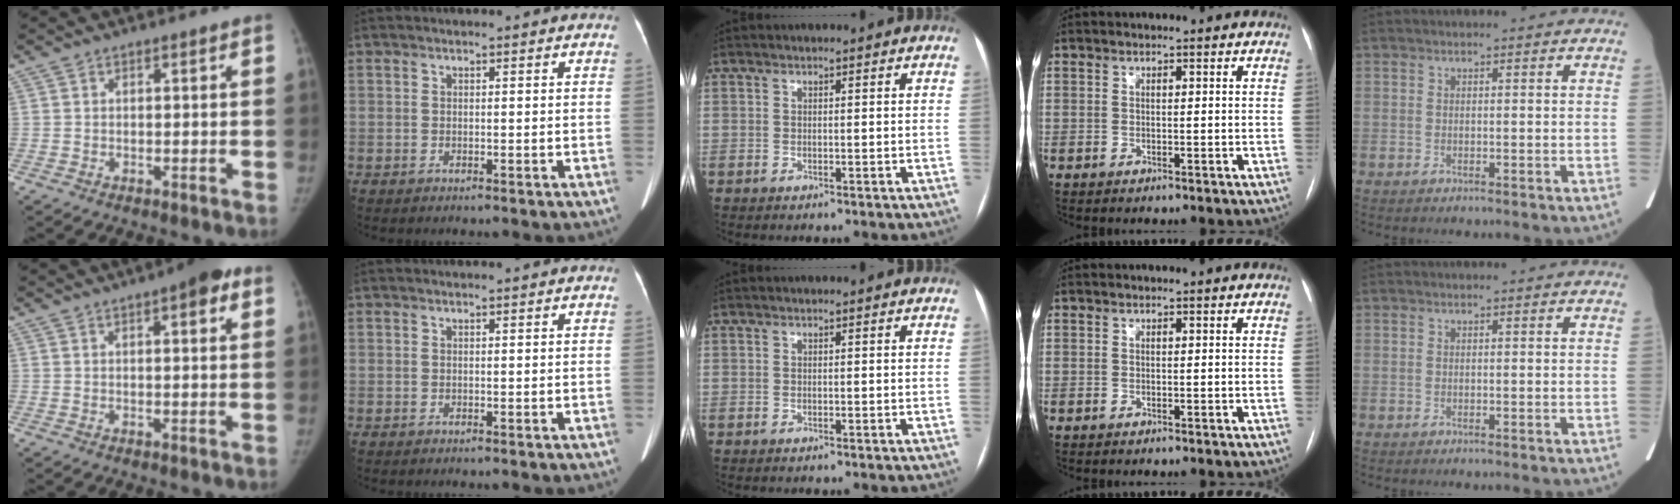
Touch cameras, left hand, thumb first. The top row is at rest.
{"thumb": {"total": 6.4, "force": [3.1, 1.8, 5.4], "torque": [-0.060, -0.001, 0.033]}}